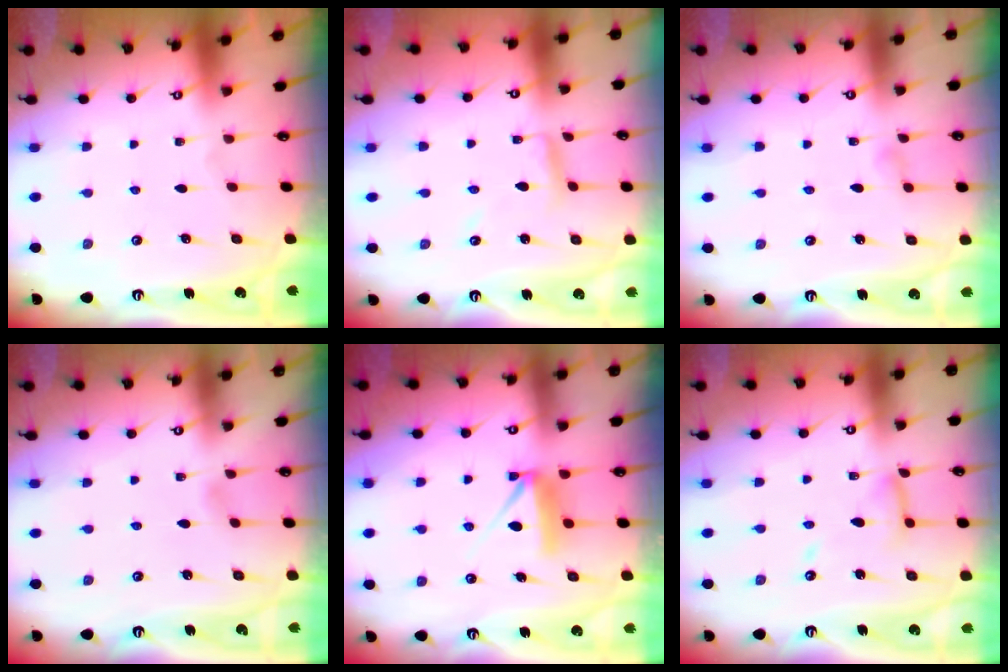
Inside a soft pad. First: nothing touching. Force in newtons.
{"total": 5.6, "press": 5.6, "slide": 0.3}
{"total": 3.8, "press": 3.8, "slide": 0.5}
{"total": 3.2, "press": 3.2, "slide": 0.3}
{"total": 7.6, "press": 7.6, "slide": 0.4}
{"total": 10.3, "press": 10.3, "slide": 0.9}